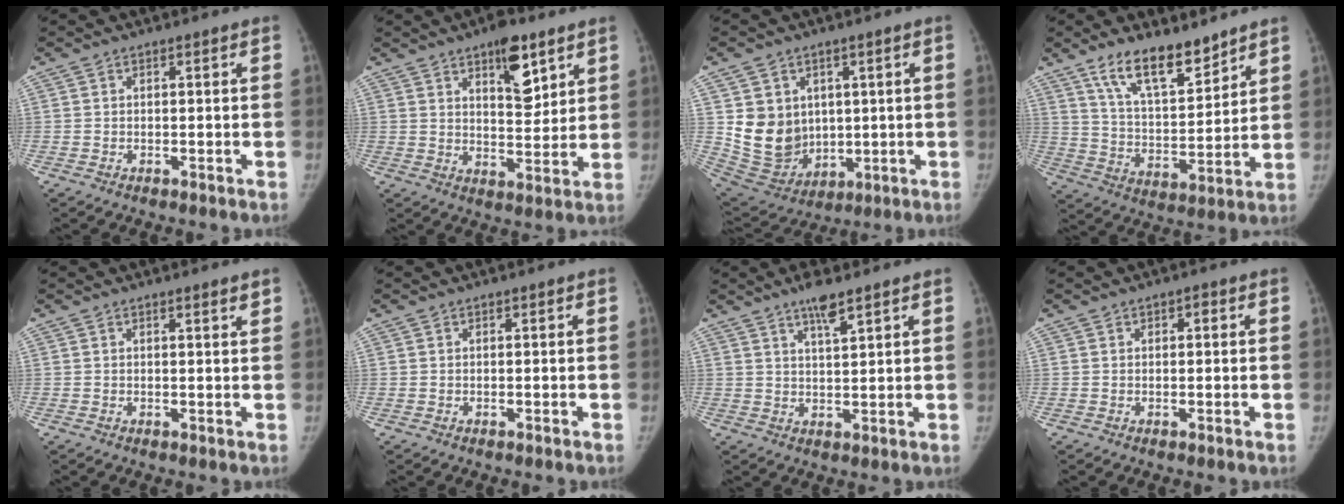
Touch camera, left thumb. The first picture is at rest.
{"total": 9.9, "force": [5.8, 4.2, 6.9], "torque": [-0.079, -0.036, 0.089]}
{"total": 12.4, "force": [2.2, 10.3, 6.5], "torque": [-0.078, -0.021, 0.074]}
{"total": 13.2, "force": [9.8, 4.6, 7.5], "torque": [-0.102, -0.069, 0.182]}
{"total": 1.3, "force": [1.0, 0.1, 0.8], "torque": [-0.008, -0.006, 0.015]}
{"total": 0.0}
{"total": 4.9, "force": [3.5, 0.9, 3.3], "torque": [-0.055, -0.020, 0.061]}
{"total": 1.3, "force": [0.5, 0.9, 0.9], "torque": [-0.006, 0.001, 0.005]}